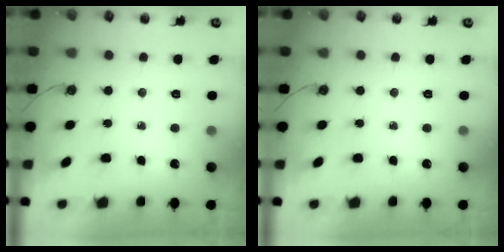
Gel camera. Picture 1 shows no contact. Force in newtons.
{"total": 0.0}